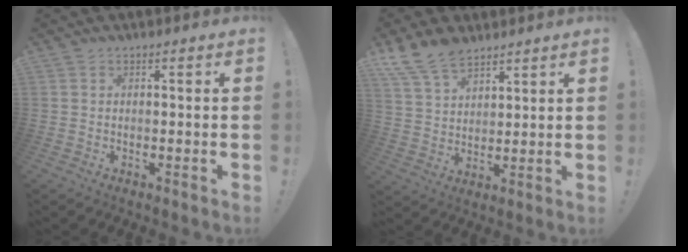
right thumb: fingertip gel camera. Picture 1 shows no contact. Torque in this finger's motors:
{"motor_torque": [0.05, 0.06, 0.14, 0.12, 0.02]}